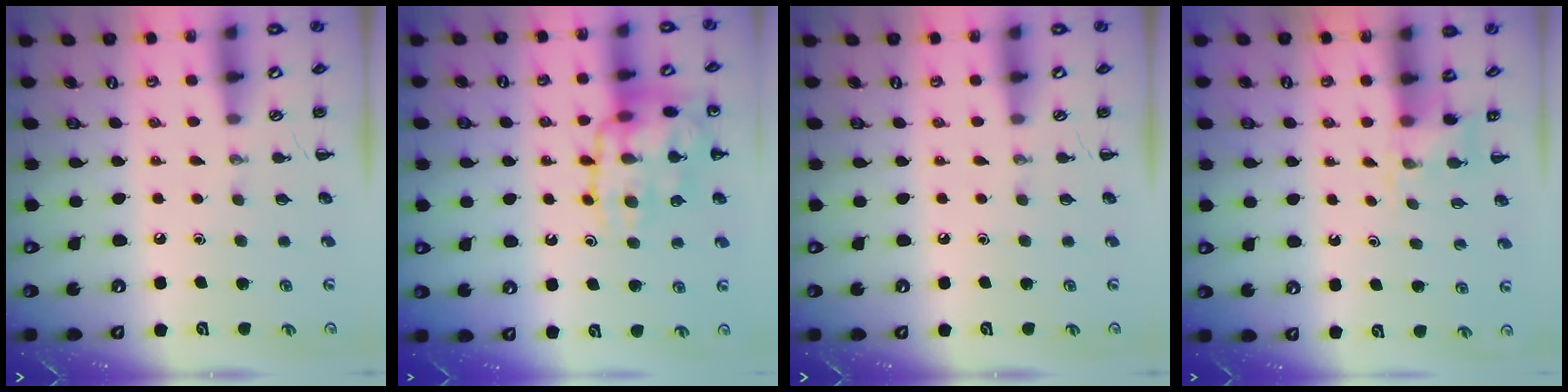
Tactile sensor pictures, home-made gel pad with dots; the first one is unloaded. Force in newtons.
{"total": 17.2, "press": 17.1, "slide": 1.5}
{"total": 0.0}
{"total": 3.1, "press": 2.9, "slide": 1.1}